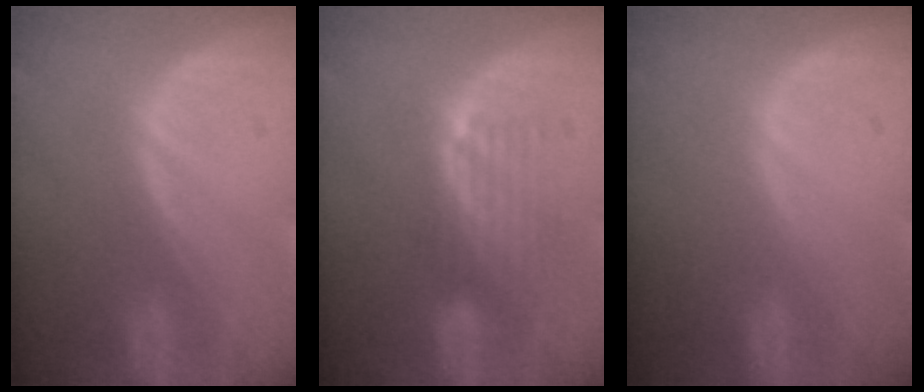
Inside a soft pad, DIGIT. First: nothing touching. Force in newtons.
{"total": 5.1, "press": 4.4, "slide": 2.6}
{"total": 0.0}